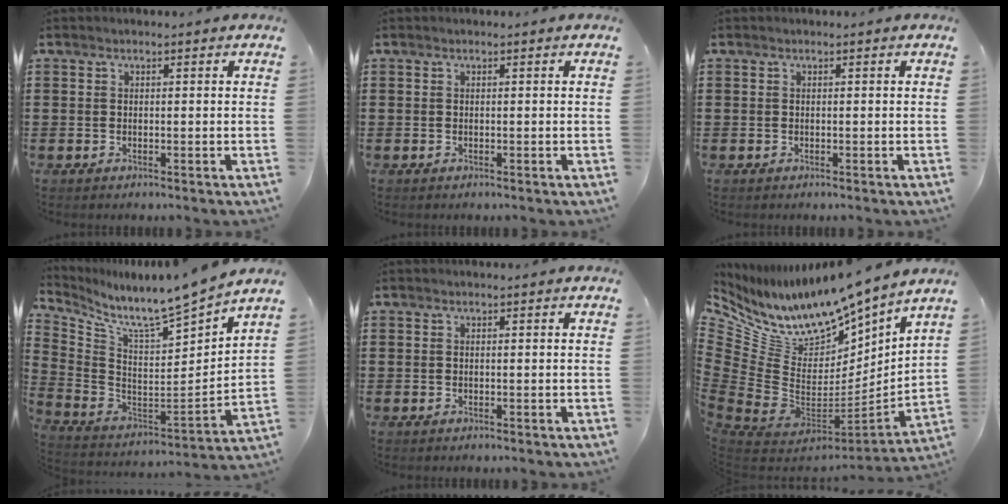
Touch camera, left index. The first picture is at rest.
{"total": 0.0}
{"total": 0.0}
{"total": 7.8, "force": [7.3, -0.2, 2.6], "torque": [-0.081, -0.079, 0.113]}
{"total": 0.0}
{"total": 11.4, "force": [10.1, 4.4, 3.1], "torque": [-0.123, -0.099, 0.174]}